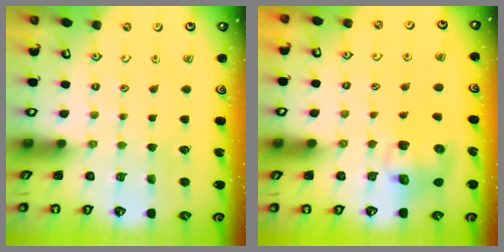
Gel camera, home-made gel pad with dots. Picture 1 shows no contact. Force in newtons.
{"total": 8.9, "press": 8.8, "slide": 1.4}